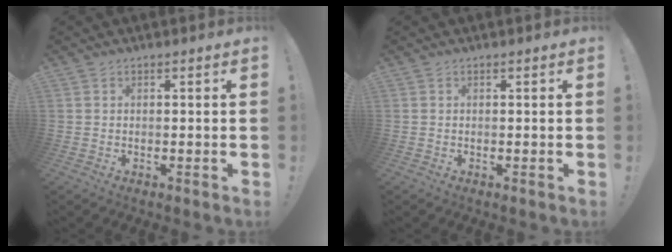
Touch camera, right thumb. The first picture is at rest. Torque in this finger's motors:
{"motor_torque": [0.00, 0.00, 0.00, 0.00, 0.00]}